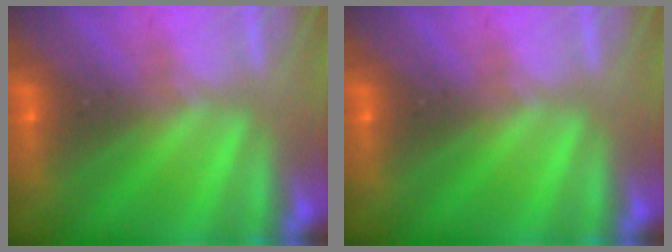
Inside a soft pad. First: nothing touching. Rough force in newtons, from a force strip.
{"total": 0.0}